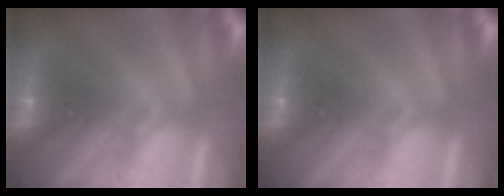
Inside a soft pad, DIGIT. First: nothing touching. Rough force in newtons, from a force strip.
{"total": 0.0}